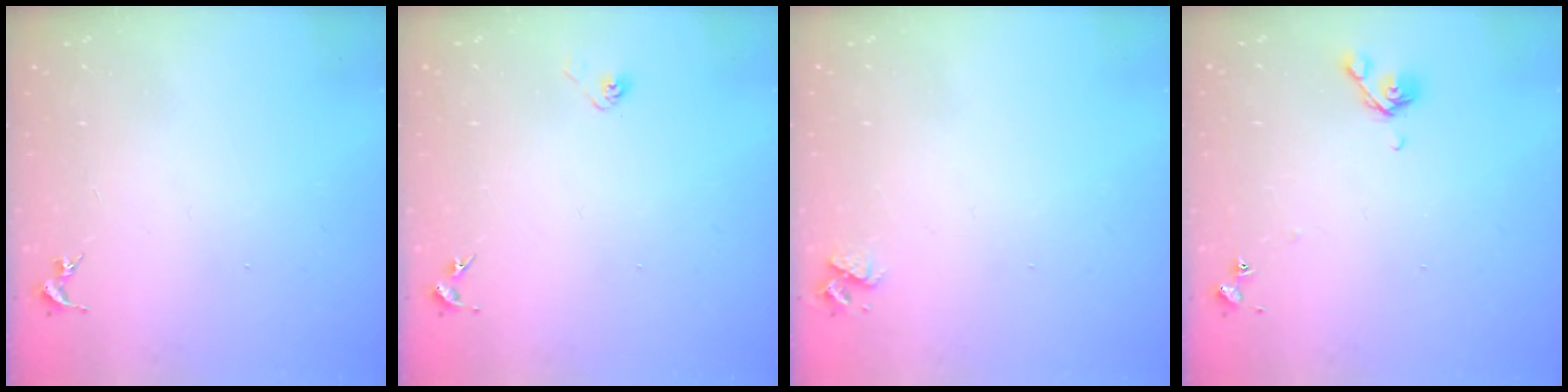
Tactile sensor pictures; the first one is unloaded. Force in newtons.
{"total": 2.8, "press": 2.6, "slide": 1.1}
{"total": 3.3, "press": 3.3, "slide": 0.5}
{"total": 7.1, "press": 7.0, "slide": 0.8}